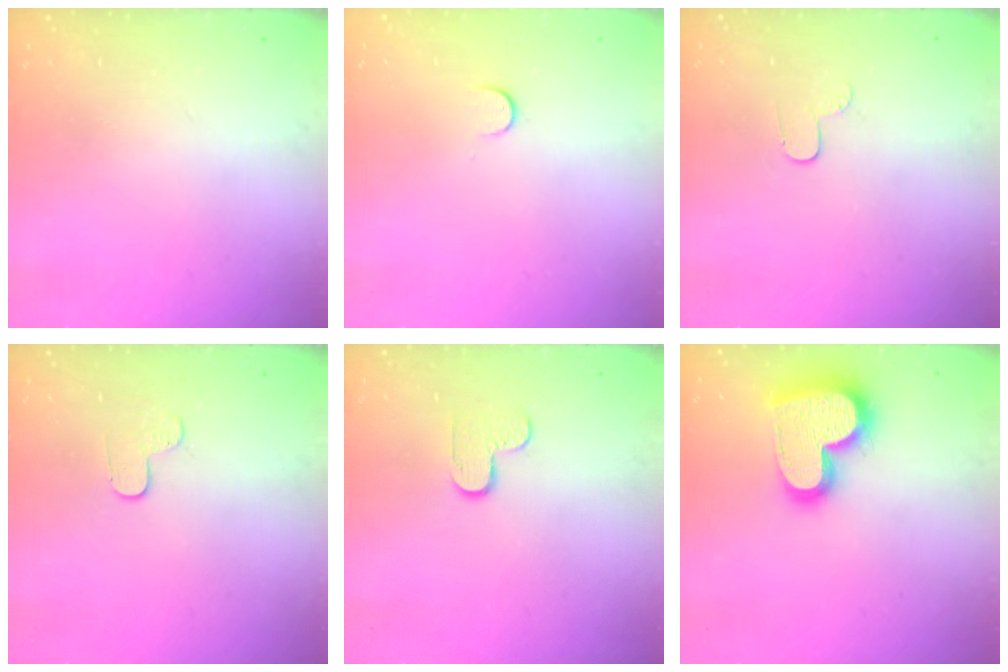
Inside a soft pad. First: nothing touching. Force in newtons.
{"total": 5.0, "press": 5.0, "slide": 0.5}
{"total": 3.8, "press": 3.8, "slide": 0.4}
{"total": 4.0, "press": 3.9, "slide": 0.4}
{"total": 5.1, "press": 5.0, "slide": 0.5}
{"total": 20.6, "press": 20.5, "slide": 1.4}